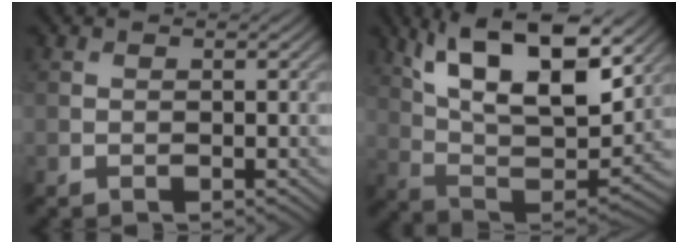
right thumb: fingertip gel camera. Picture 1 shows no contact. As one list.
[{"total": 16.9, "force": [8.7, 7.0, 12.7], "torque": [-0.253, 0.002, 0.150]}]